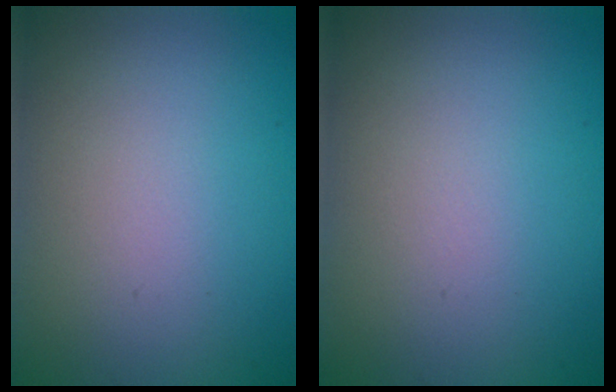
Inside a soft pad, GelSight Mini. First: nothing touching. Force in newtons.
{"total": 0.0}